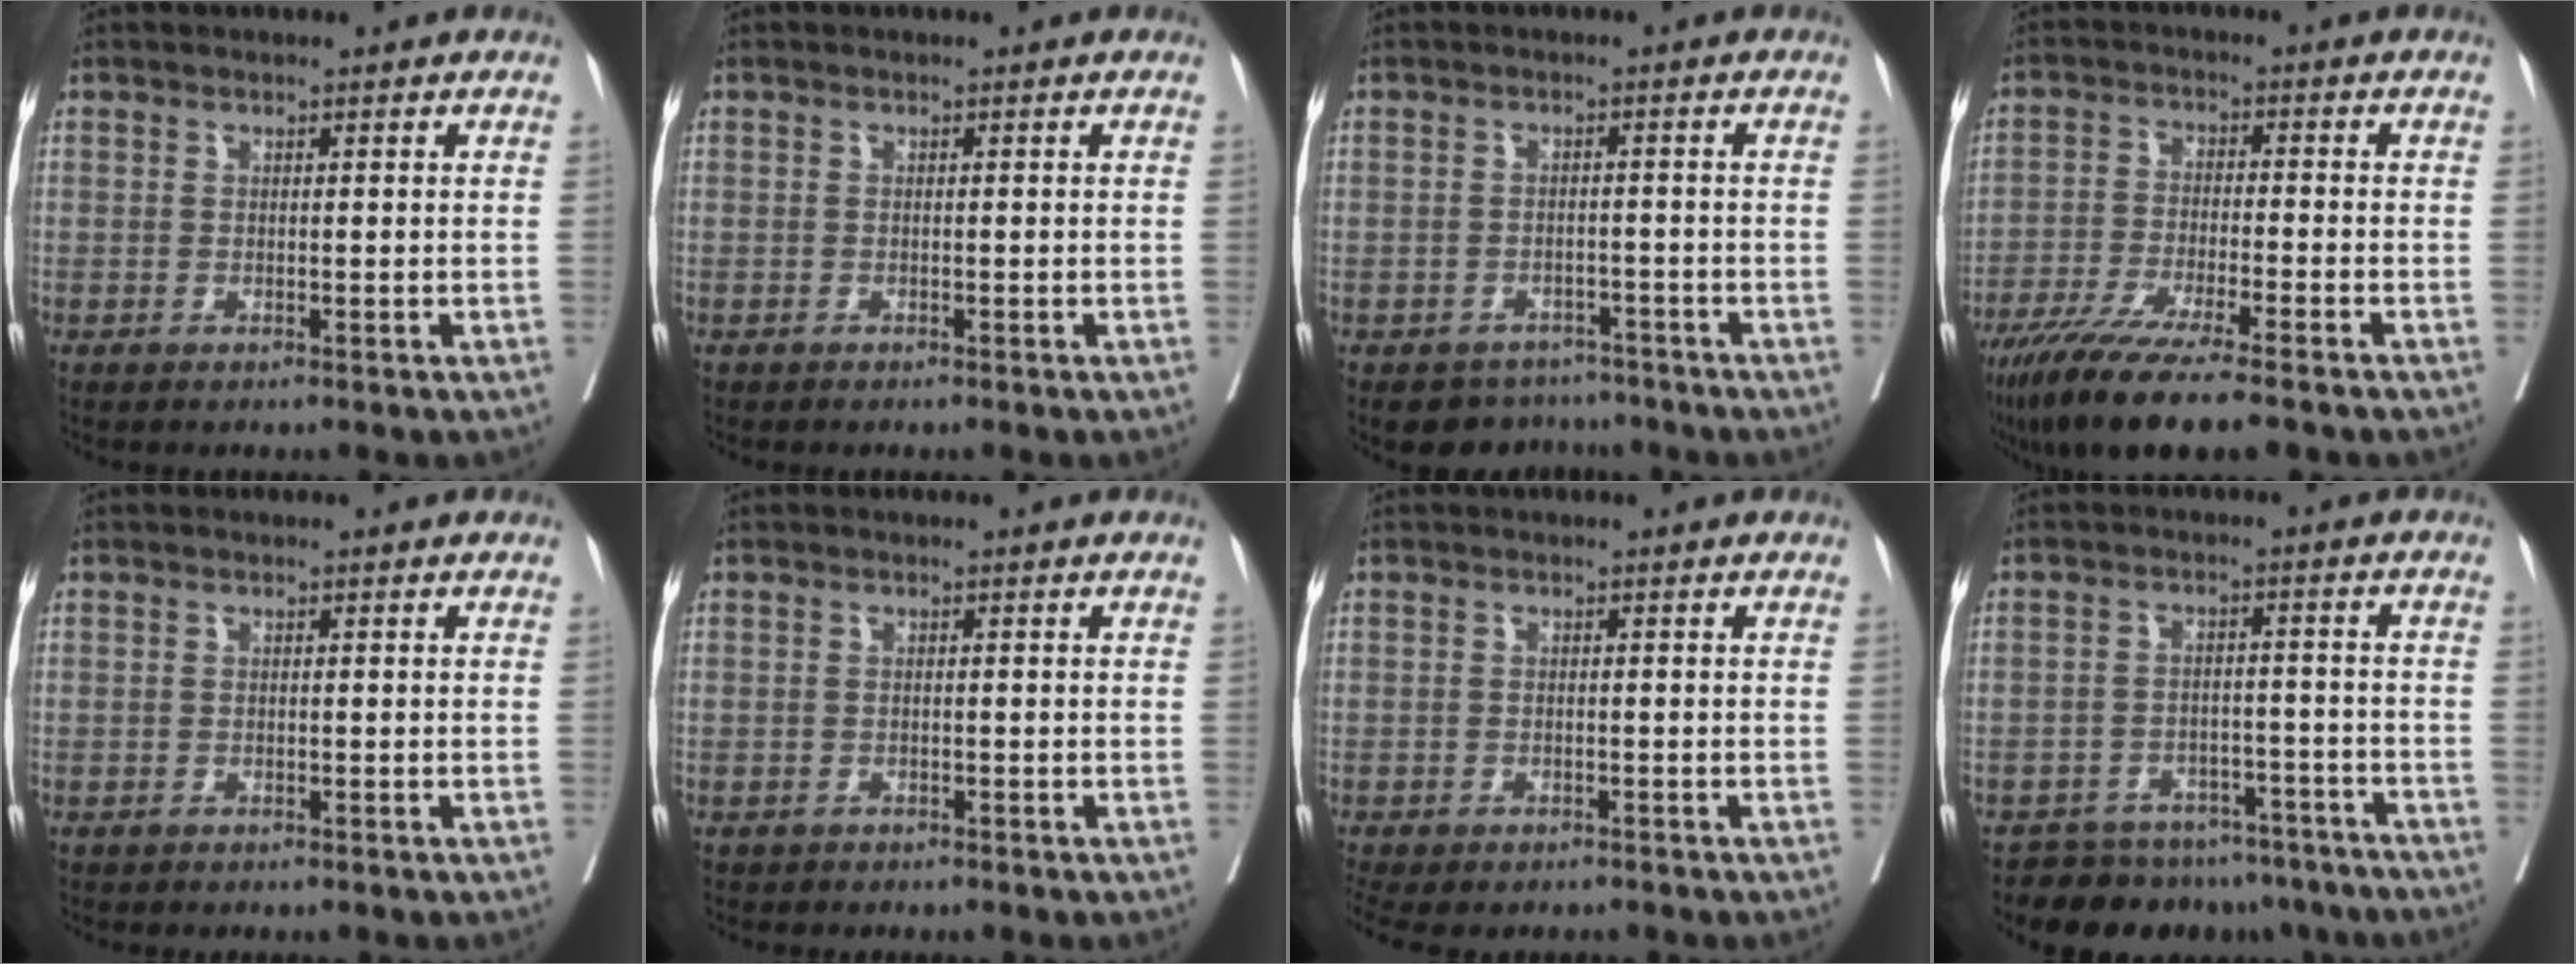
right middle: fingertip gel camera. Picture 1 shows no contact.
{"total": 0.0}
{"total": 6.0, "force": [-5.2, 2.9, 0.2], "torque": [0.007, 0.008, -0.069]}
{"total": 13.7, "force": [-10.4, 0.8, 8.8], "torque": [-0.151, -0.039, -0.171]}
{"total": 0.7, "force": [-0.6, 0.3, 0.1], "torque": [-0.004, 0.001, -0.010]}
{"total": 1.9, "force": [-1.6, 0.9, 0.5], "torque": [-0.019, -0.003, -0.023]}
{"total": 10.6, "force": [-8.6, 4.2, 4.7], "torque": [-0.118, -0.010, -0.107]}
{"total": 13.7, "force": [-12.0, 5.8, 3.1], "torque": [-0.031, 0.020, -0.143]}